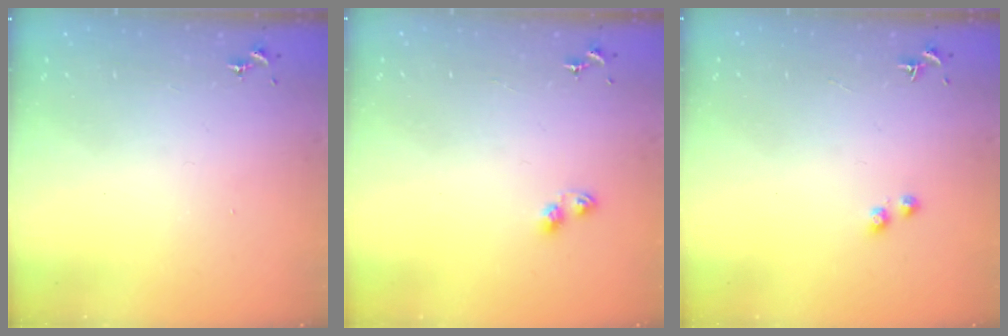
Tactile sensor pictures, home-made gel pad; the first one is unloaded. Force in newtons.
{"total": 5.7, "press": 5.7, "slide": 0.3}
{"total": 2.7, "press": 2.6, "slide": 0.9}